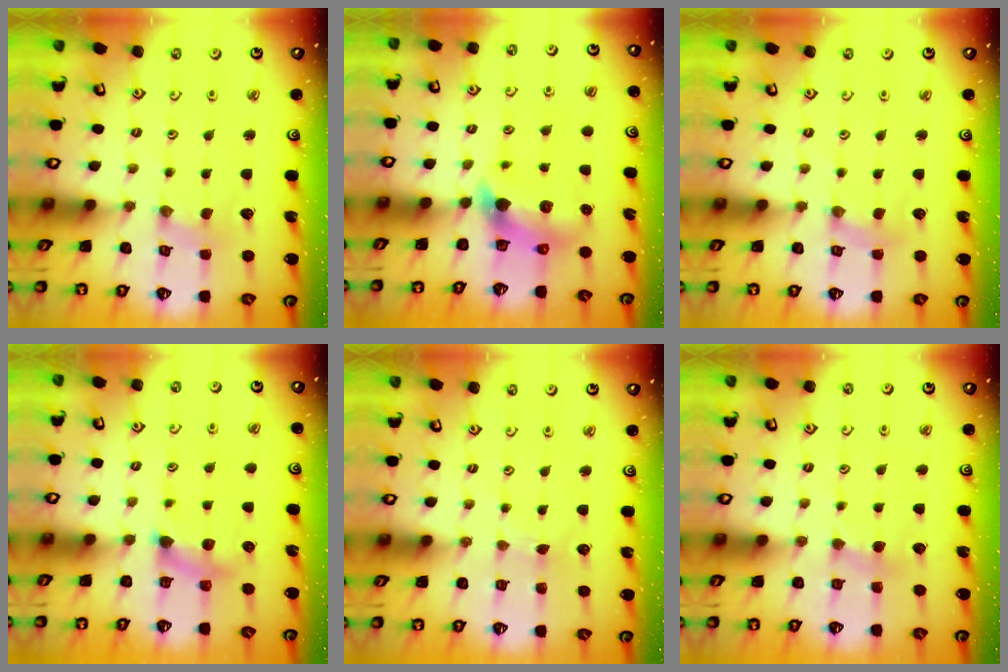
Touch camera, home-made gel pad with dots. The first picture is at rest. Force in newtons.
{"total": 5.4, "press": 5.4, "slide": 0.5}
{"total": 2.2, "press": 2.2, "slide": 0.4}
{"total": 5.6, "press": 5.6, "slide": 0.4}
{"total": 1.2, "press": 1.2, "slide": 0.2}
{"total": 3.0, "press": 3.0, "slide": 0.2}